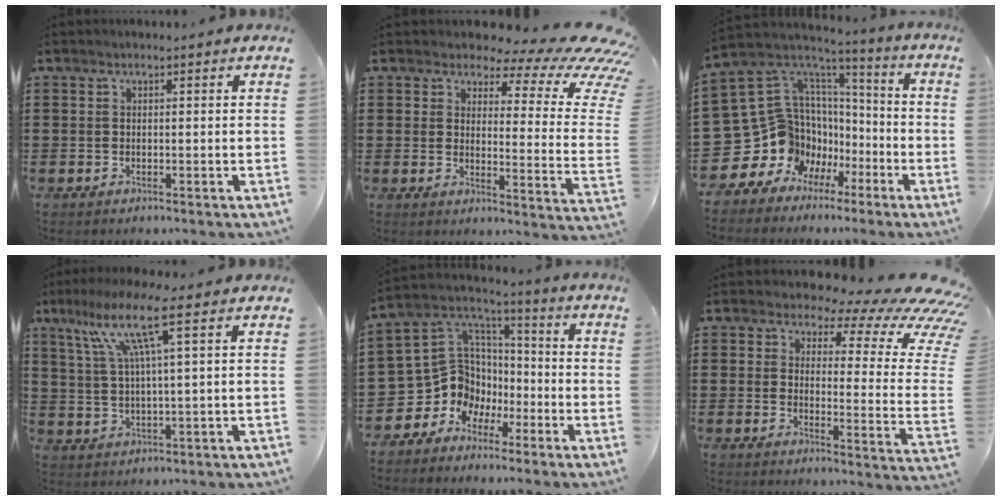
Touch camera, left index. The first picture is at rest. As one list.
[{"total": 6.6, "force": [4.4, 2.3, 4.4], "torque": [-0.079, -0.034, 0.072]}, {"total": 12.1, "force": [-3.4, 11.3, 2.4], "torque": [-0.125, -0.045, -0.035]}, {"total": 9.6, "force": [4.4, 0.5, 8.5], "torque": [-0.182, -0.002, 0.070]}, {"total": 9.3, "force": [-2.5, 8.6, 2.4], "torque": [-0.101, -0.014, -0.045]}, {"total": 7.5, "force": [5.1, 2.5, 4.9], "torque": [-0.082, -0.045, 0.084]}]